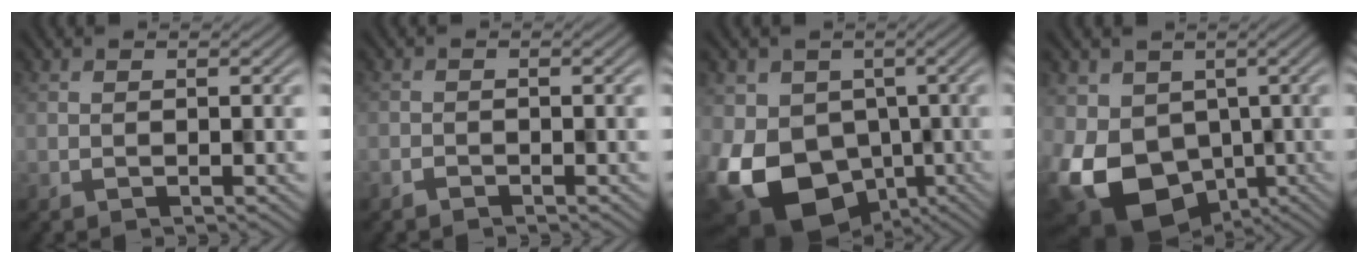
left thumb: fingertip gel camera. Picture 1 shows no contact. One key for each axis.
{"total": 0.9, "fx": -0.9, "fy": 0.2, "fz": -0.2, "tx": 0.003, "ty": -0.002, "tz": -0.016}
{"total": 14.0, "fx": -5.1, "fy": 10.7, "fz": 7.5, "tx": -0.157, "ty": -0.026, "tz": -0.076}
{"total": 13.0, "fx": -4.0, "fy": 9.7, "fz": 7.6, "tx": -0.154, "ty": -0.024, "tz": -0.054}